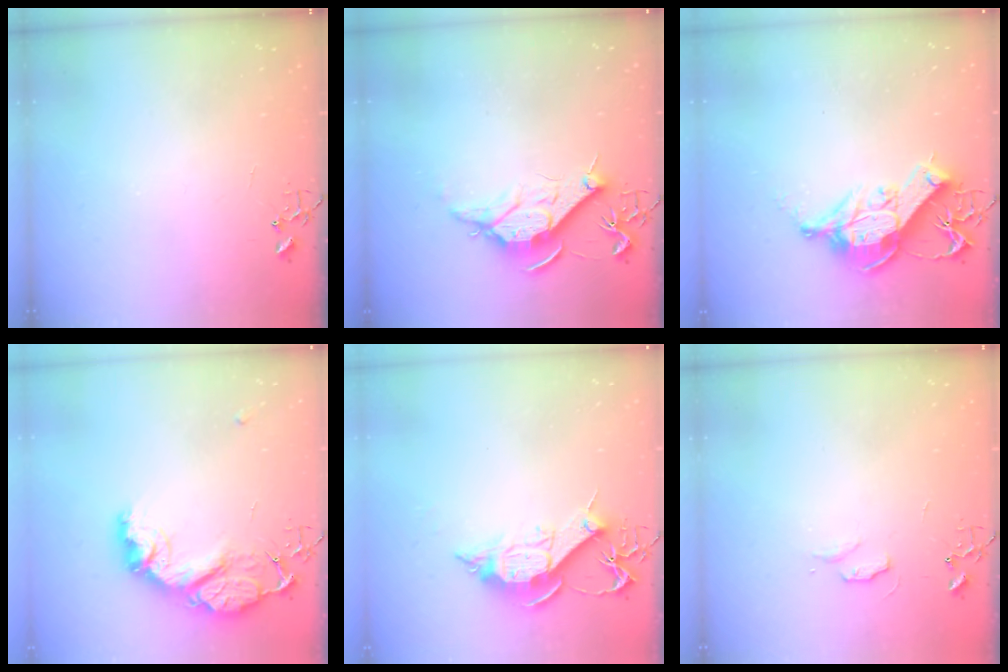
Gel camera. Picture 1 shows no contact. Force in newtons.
{"total": 12.2, "press": 12.2, "slide": 1.1}
{"total": 13.7, "press": 13.5, "slide": 2.2}
{"total": 15.8, "press": 15.8, "slide": 1.3}
{"total": 11.4, "press": 11.3, "slide": 1.1}
{"total": 4.9, "press": 4.9, "slide": 0.6}